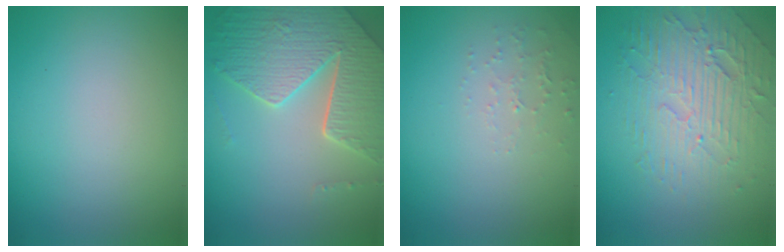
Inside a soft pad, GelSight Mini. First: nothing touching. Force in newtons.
{"total": 6.7, "press": 5.4, "slide": 4.1}
{"total": 1.3, "press": 1.3, "slide": 0.4}
{"total": 4.5, "press": 3.9, "slide": 2.3}